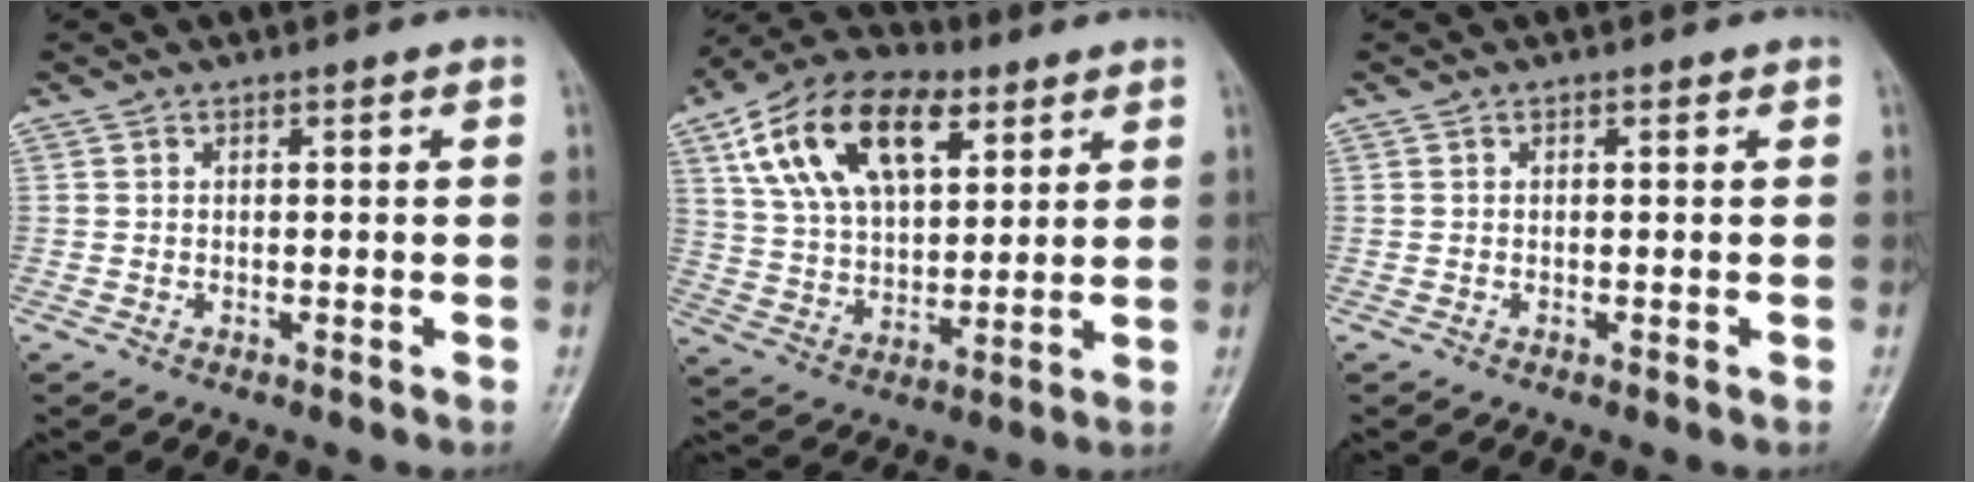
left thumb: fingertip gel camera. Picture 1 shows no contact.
{"total": 19.4, "force": [8.7, 11.0, 13.4], "torque": [-0.213, -0.011, 0.155]}
{"total": 0.0}